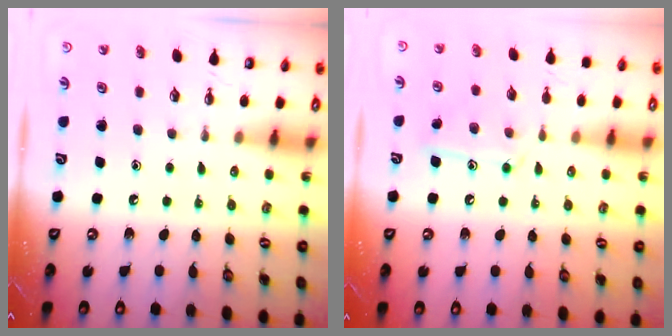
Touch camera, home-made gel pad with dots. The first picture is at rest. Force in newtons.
{"total": 10.7, "press": 10.6, "slide": 0.7}